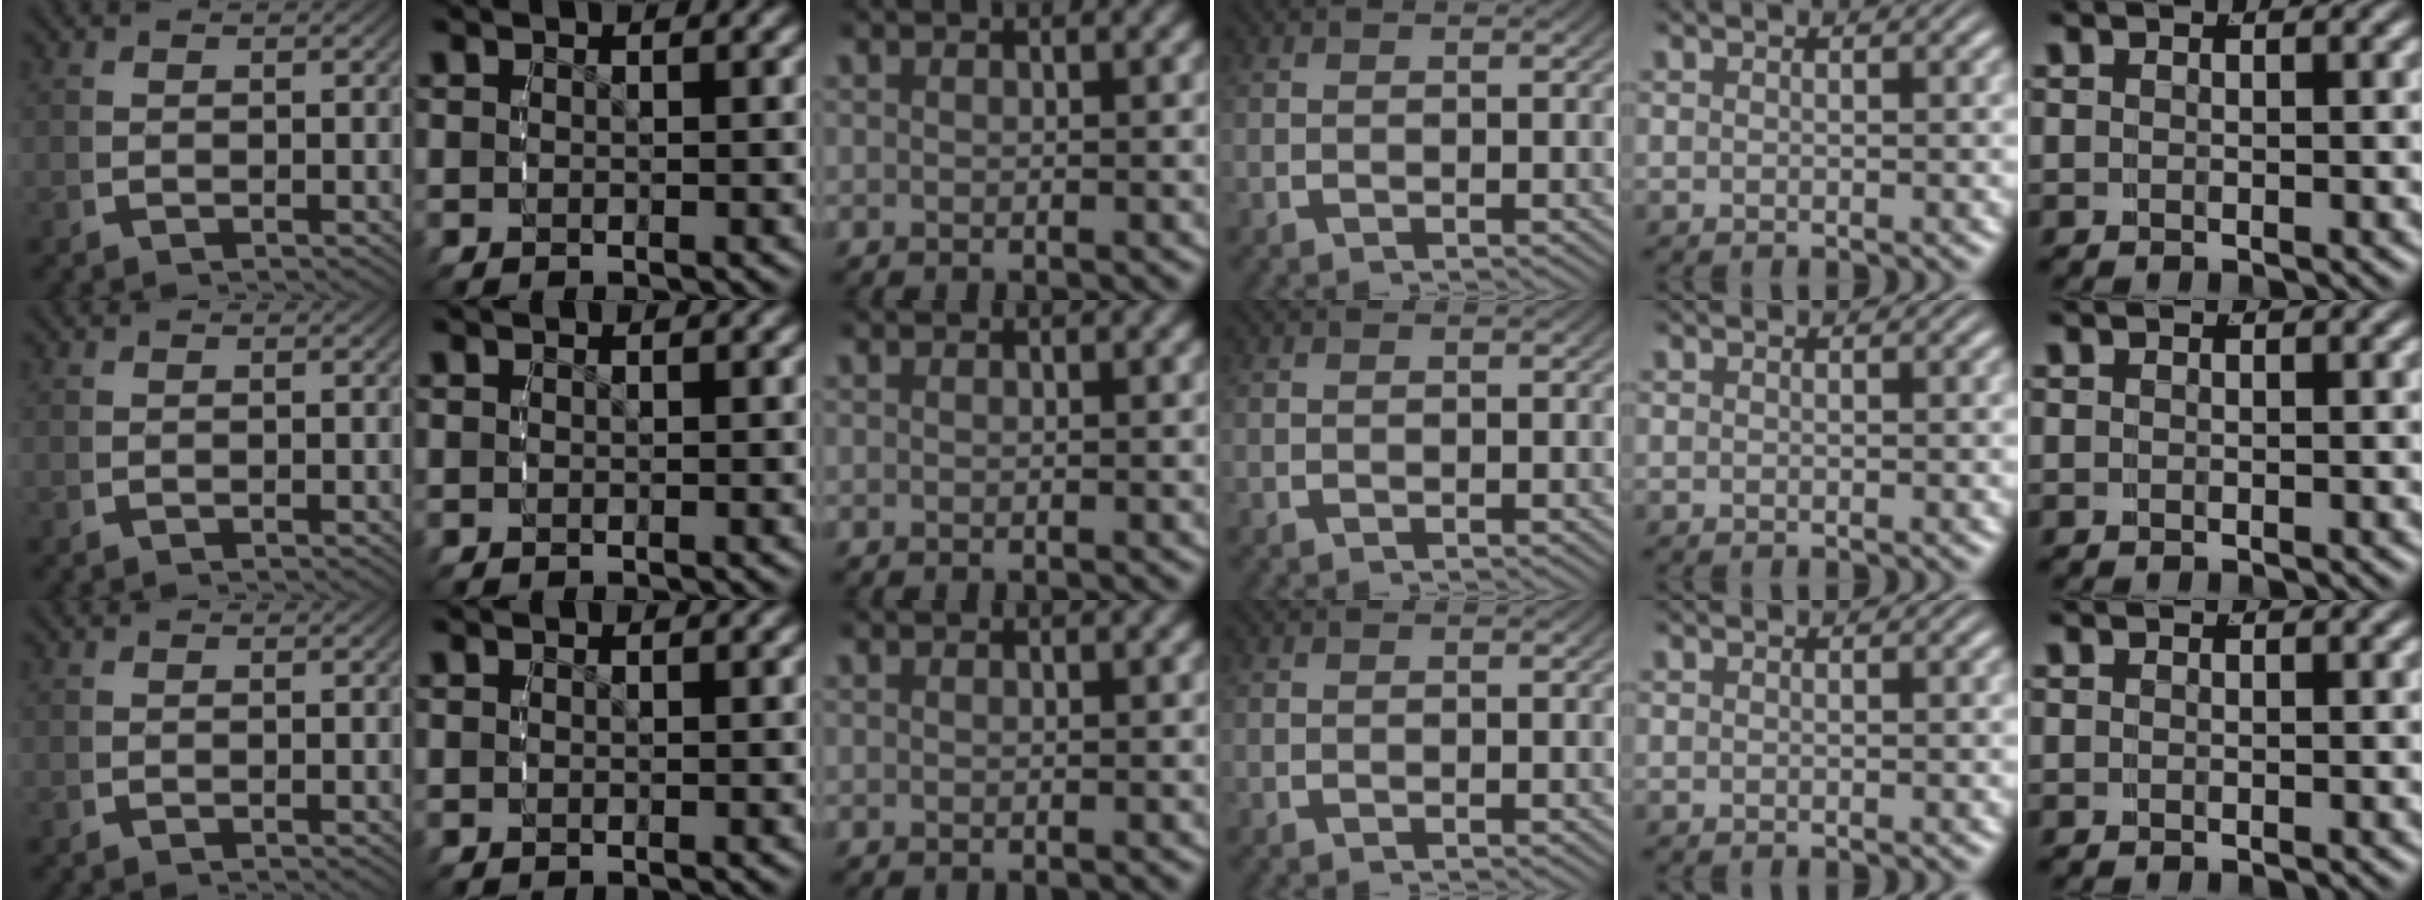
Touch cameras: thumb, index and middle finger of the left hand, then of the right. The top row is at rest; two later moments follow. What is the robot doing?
{"motion": "reach", "object": "toothpaste"}